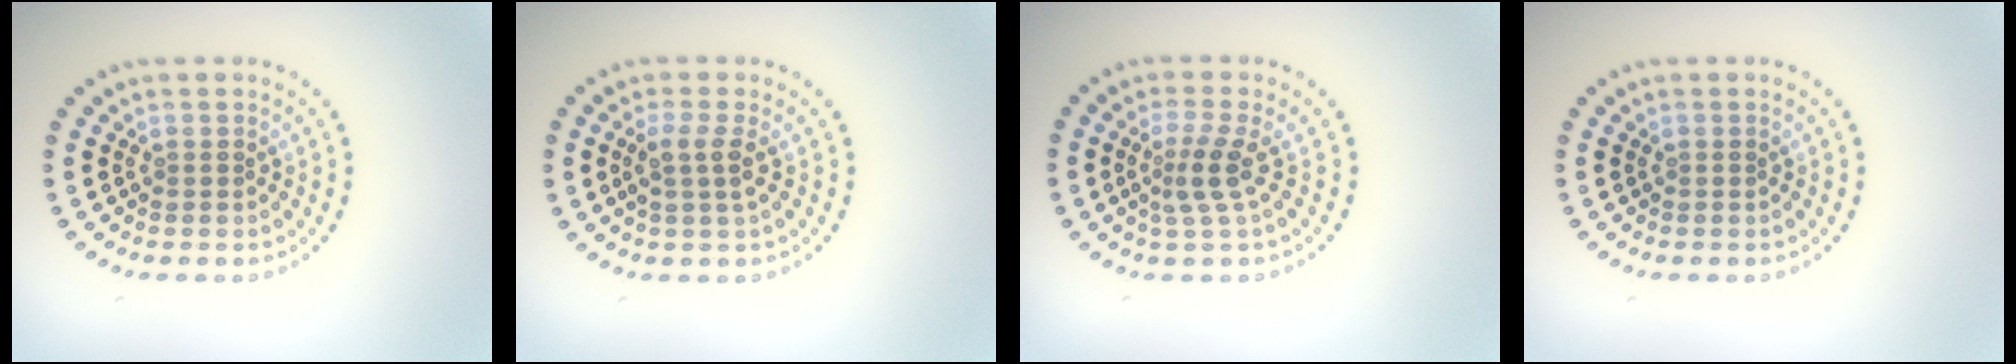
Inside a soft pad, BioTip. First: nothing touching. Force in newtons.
{"total": 2.1, "press": 1.8, "slide": 1.2}
{"total": 2.5, "press": 1.8, "slide": 1.8}
{"total": 0.0}